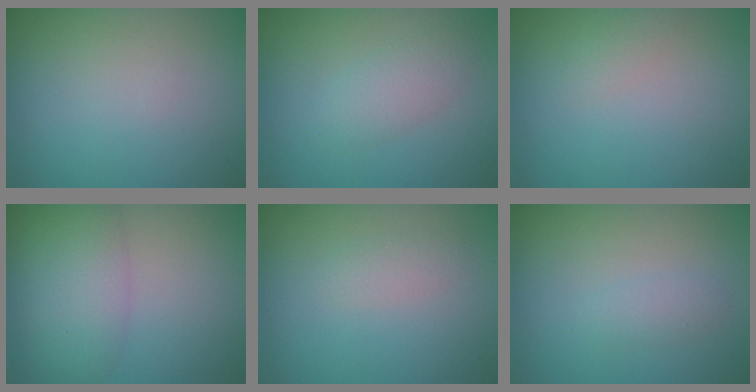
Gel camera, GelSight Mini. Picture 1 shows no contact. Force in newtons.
{"total": 2.2, "press": 2.2, "slide": 0.1}
{"total": 1.1, "press": 1.1, "slide": 0.0}
{"total": 4.8, "press": 4.8, "slide": 0.3}
{"total": 1.0, "press": 1.0, "slide": 0.0}
{"total": 1.1, "press": 1.0, "slide": 0.1}